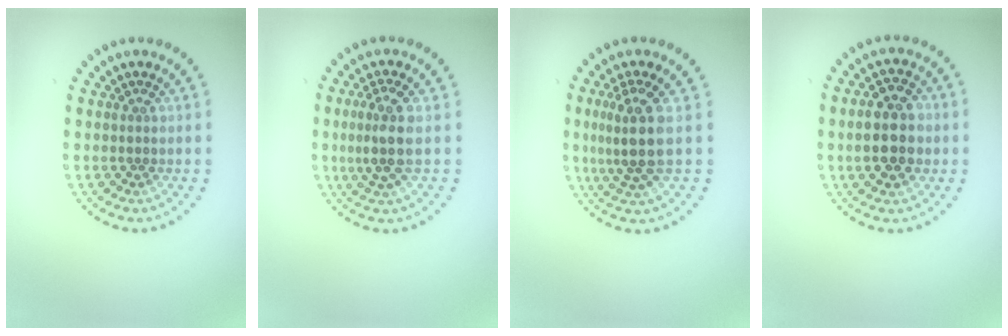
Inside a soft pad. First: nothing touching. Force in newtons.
{"total": 3.2, "press": 2.9, "slide": 1.4}
{"total": 4.0, "press": 3.2, "slide": 2.4}
{"total": 5.5, "press": 5.4, "slide": 0.4}